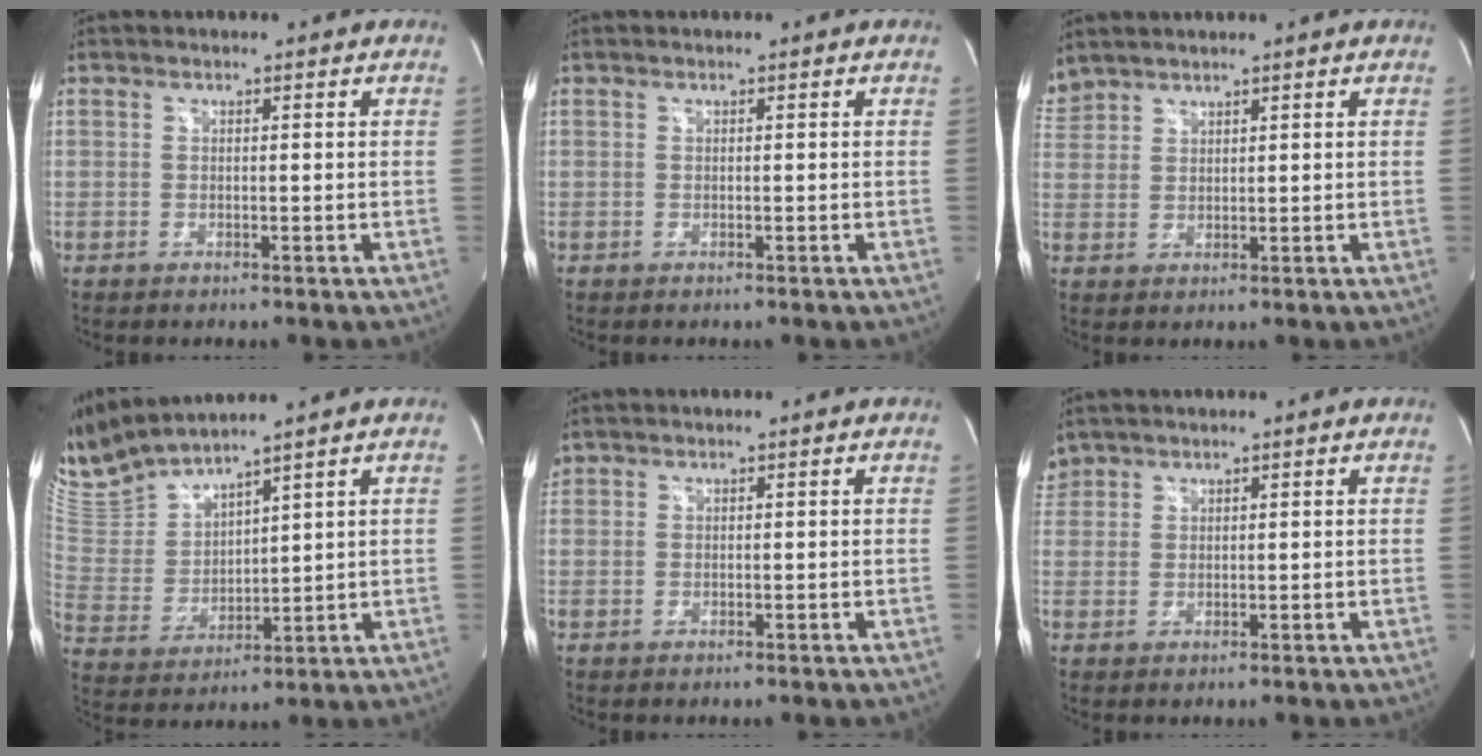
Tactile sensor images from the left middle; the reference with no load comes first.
{"total": 0.0}
{"total": 3.6, "force": [3.4, 1.0, 0.2], "torque": [-0.018, 0.020, 0.076]}
{"total": 10.3, "force": [9.9, 0.1, 3.0], "torque": [-0.084, -0.001, 0.217]}
{"total": 1.0, "force": [0.8, 0.6, 0.0], "torque": [-0.001, 0.014, 0.016]}
{"total": 2.6, "force": [2.3, 1.2, -0.1], "torque": [-0.001, 0.014, 0.048]}